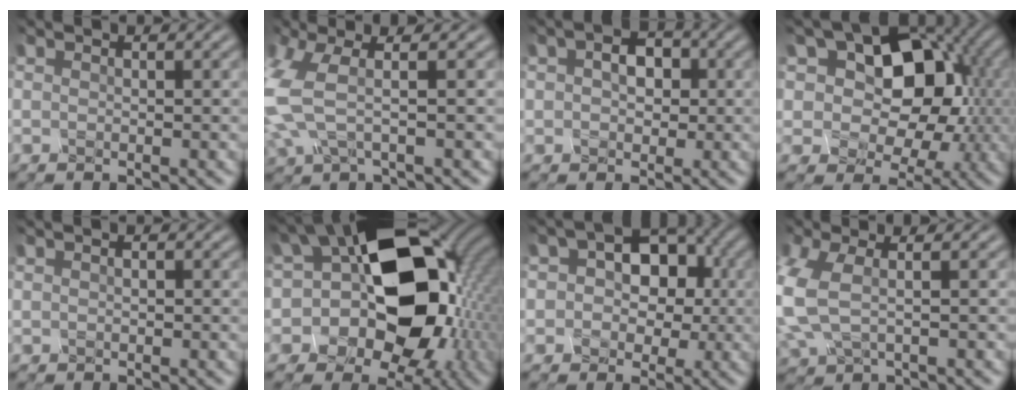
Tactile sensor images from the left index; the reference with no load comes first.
{"total": 5.2, "force": [-0.6, 2.1, 4.7], "torque": [-0.130, 0.001, -0.018]}
{"total": 3.5, "force": [0.0, 2.6, 2.3], "torque": [-0.040, 0.007, -0.012]}
{"total": 11.6, "force": [1.5, 8.3, 7.9], "torque": [-0.097, 0.013, 0.000]}
{"total": 0.5, "force": [0.1, 0.4, 0.3], "torque": [-0.003, 0.000, 0.003]}
{"total": 17.9, "force": [-0.2, 12.1, 13.2], "torque": [-0.165, -0.004, -0.005]}
{"total": 7.6, "force": [0.6, 5.5, 5.2], "torque": [-0.061, 0.012, -0.007]}
{"total": 4.9, "force": [-0.5, 2.6, 4.2], "torque": [-0.118, -0.002, -0.012]}